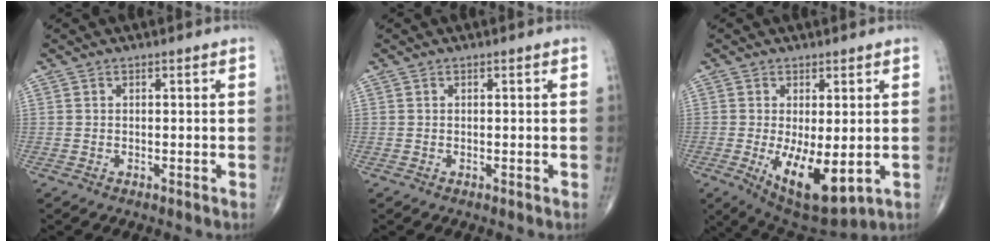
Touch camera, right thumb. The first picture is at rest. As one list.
[{"total": 0.0}, {"total": 11.2, "force": [-2.1, 4.6, 9.9], "torque": [-0.153, -0.027, -0.016]}]